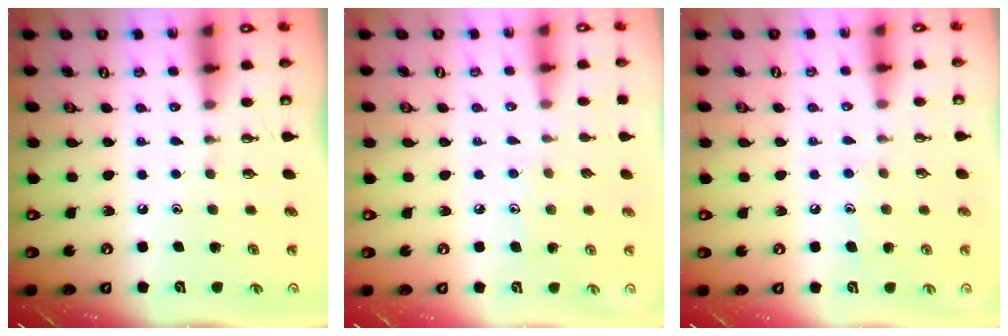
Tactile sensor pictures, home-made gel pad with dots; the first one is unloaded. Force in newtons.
{"total": 6.5, "press": 6.5, "slide": 0.6}
{"total": 5.7, "press": 5.6, "slide": 0.6}